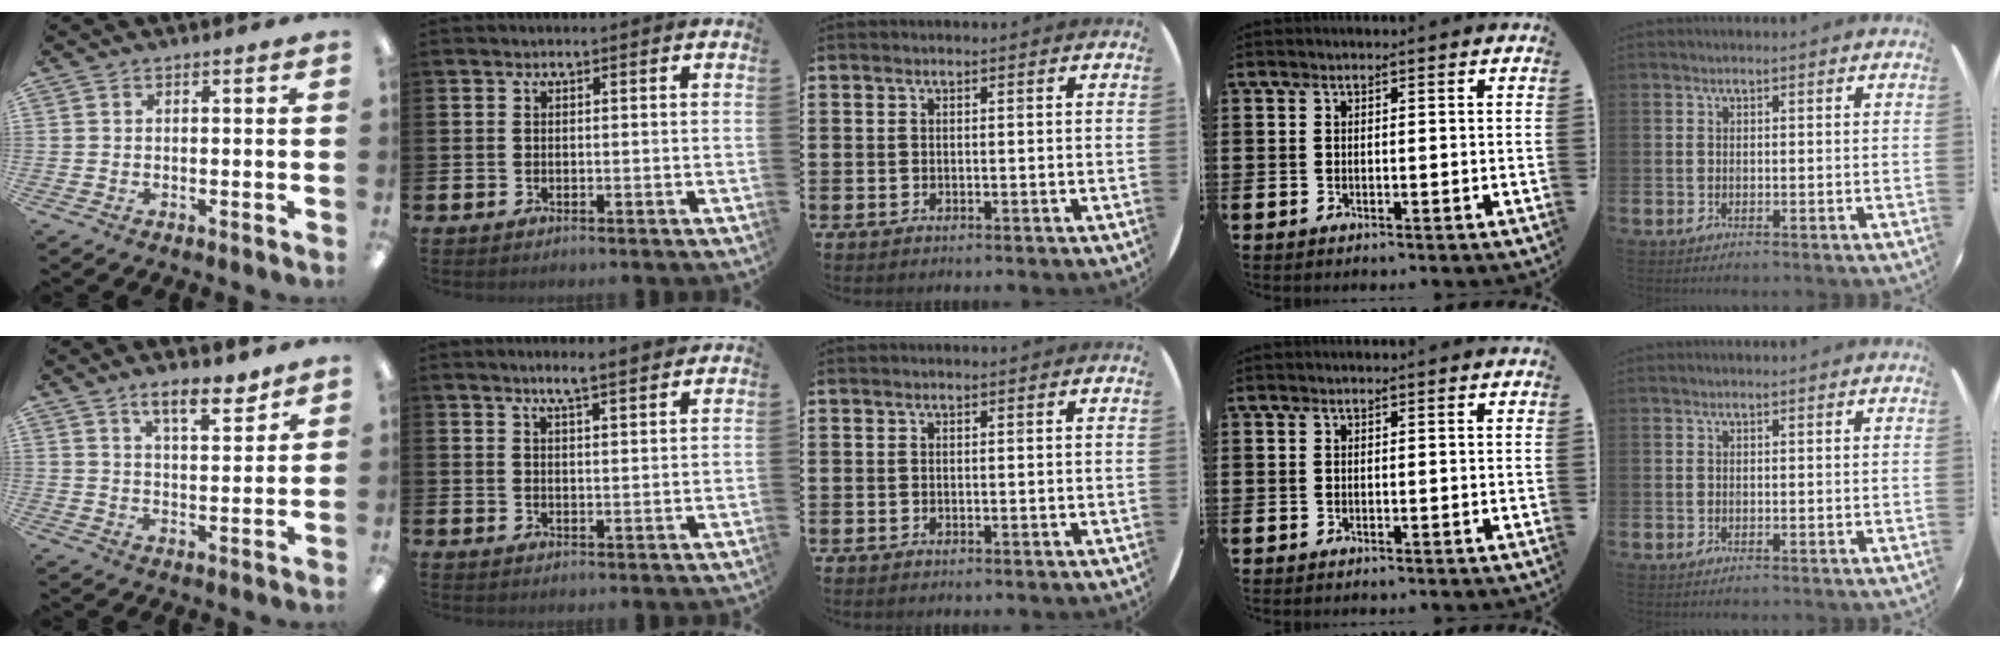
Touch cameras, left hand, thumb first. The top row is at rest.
{"thumb": {"total": 8.1, "force": [6.2, 2.7, 4.4], "torque": [-0.062, -0.034, 0.104]}, "index": {"total": 4.2, "force": [3.9, 0.0, 1.5], "torque": [-0.028, -0.017, 0.066]}}